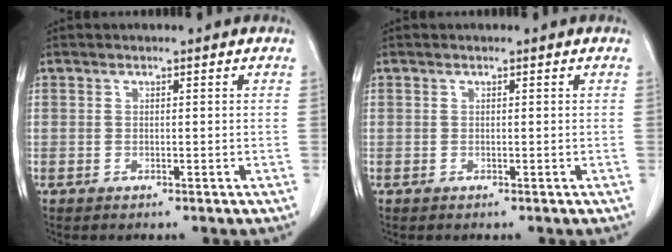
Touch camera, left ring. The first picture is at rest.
{"total": 0.0}